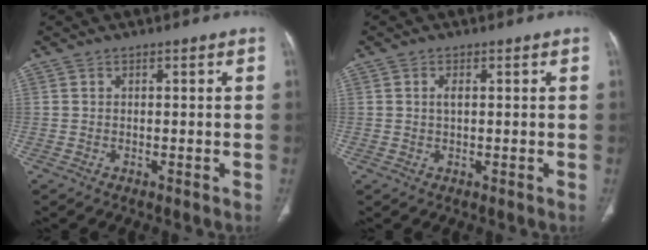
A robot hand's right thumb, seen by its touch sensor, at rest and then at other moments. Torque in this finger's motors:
{"motor_torque": [-0.04, -0.15, -0.22, 0.04, 0.08]}